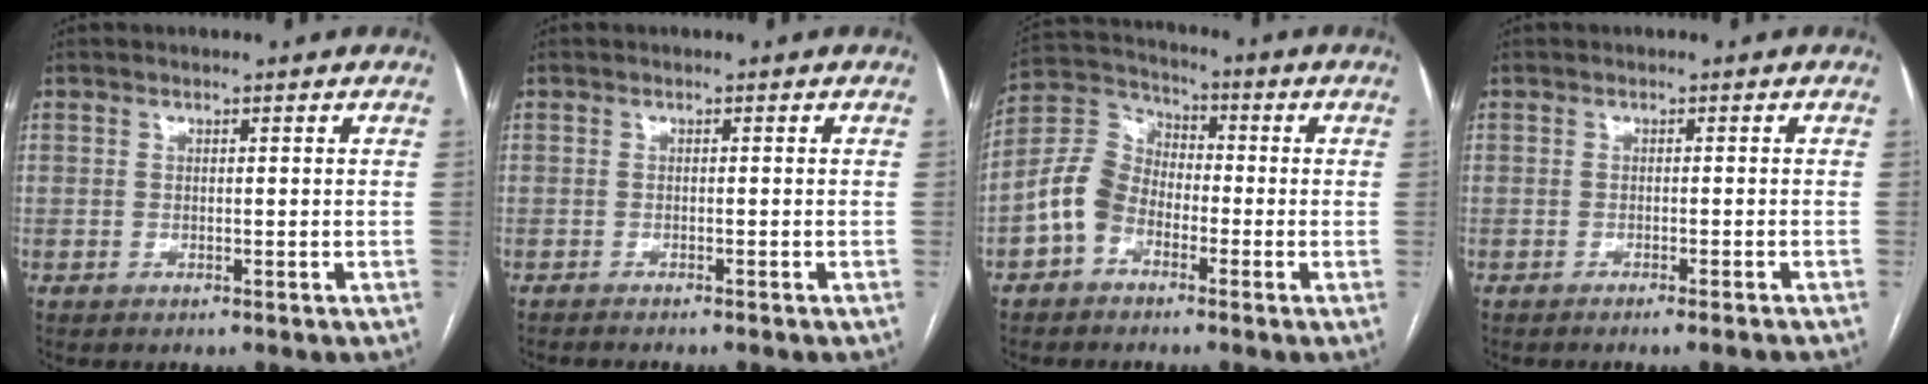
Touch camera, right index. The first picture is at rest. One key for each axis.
{"total": 3.0, "fx": -2.6, "fy": 0.0, "fz": 1.5, "tx": -0.015, "ty": -0.001, "tz": -0.034}
{"total": 7.9, "fx": -3.3, "fy": 6.0, "fz": 4.1, "tx": -0.105, "ty": 0.031, "tz": -0.071}
{"total": 3.6, "fx": -3.2, "fy": -0.5, "fz": 1.7, "tx": -0.013, "ty": 0.000, "tz": -0.044}